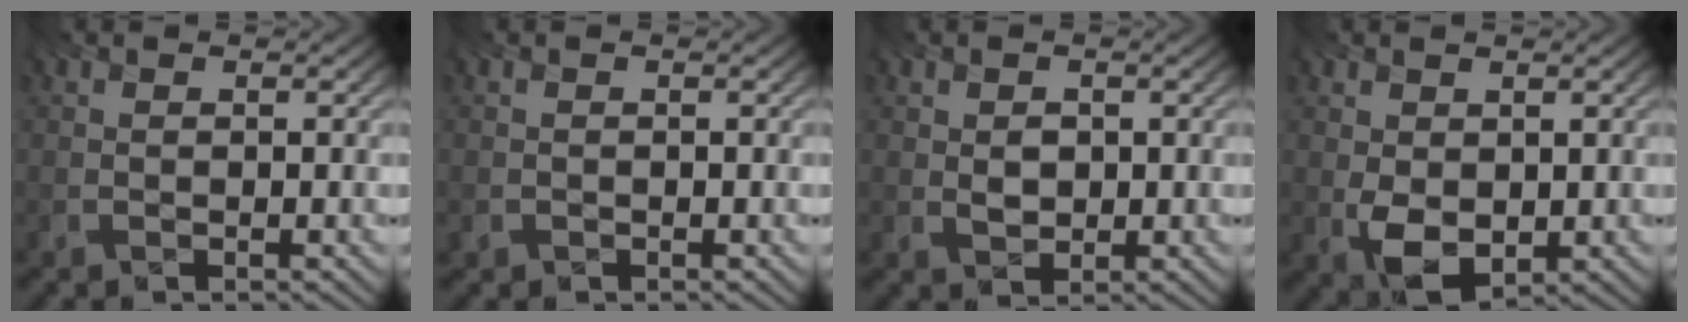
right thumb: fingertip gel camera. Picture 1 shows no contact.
{"total": 0.5, "force": [-0.1, 0.5, -0.1], "torque": [-0.001, 0.001, -0.002]}
{"total": 1.8, "force": [-0.2, 1.5, 0.9], "torque": [-0.022, -0.006, -0.005]}
{"total": 4.4, "force": [-0.5, 3.0, 3.2], "torque": [-0.074, -0.009, -0.014]}